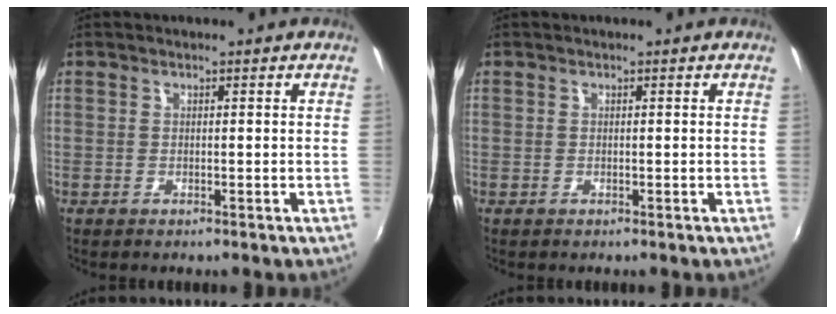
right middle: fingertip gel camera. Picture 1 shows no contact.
{"total": 0.0}